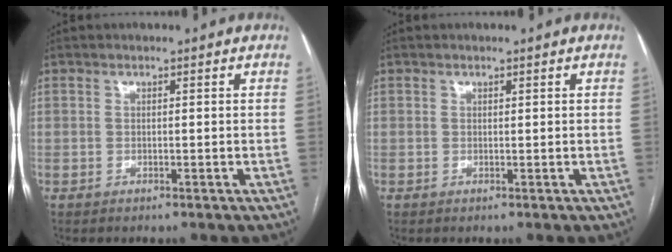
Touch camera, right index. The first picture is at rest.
{"total": 0.0}